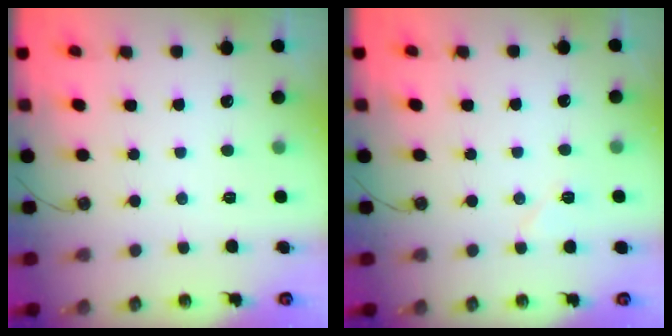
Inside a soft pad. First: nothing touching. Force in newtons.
{"total": 5.3, "press": 4.9, "slide": 1.9}